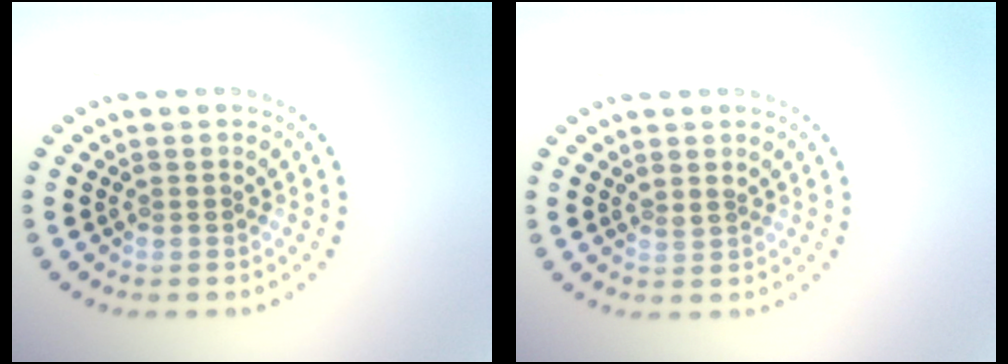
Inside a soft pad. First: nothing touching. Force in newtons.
{"total": 0.6, "press": 0.3, "slide": 0.6}